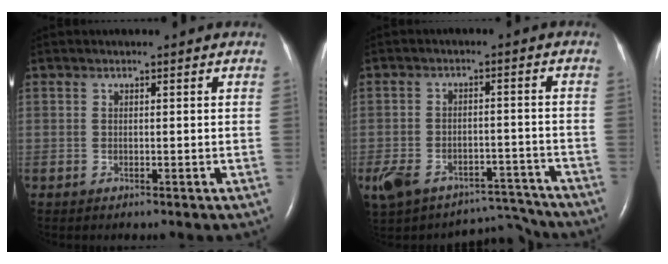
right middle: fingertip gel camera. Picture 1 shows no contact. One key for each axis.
{"total": 13.7, "fx": -11.6, "fy": 5.4, "fz": 5.0, "tx": -0.107, "ty": 0.025, "tz": -0.175}